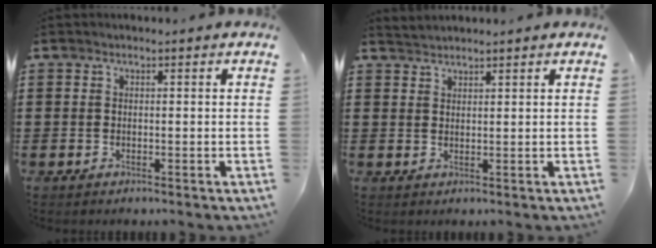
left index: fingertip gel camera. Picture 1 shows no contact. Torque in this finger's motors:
{"motor_torque": [2.14, 0.00, 0.00, 0.01]}